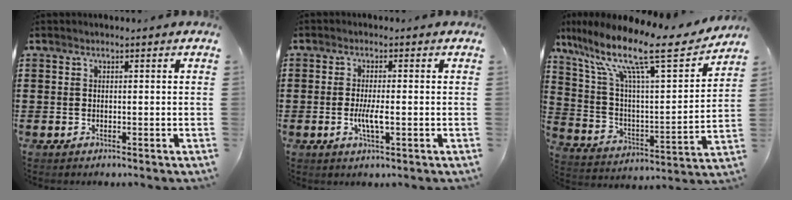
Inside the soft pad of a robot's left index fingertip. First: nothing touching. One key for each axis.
{"total": 3.8, "fx": -0.7, "fy": 0.7, "fz": 3.6, "tx": -0.077, "ty": -0.007, "tz": -0.017}
{"total": 15.6, "fx": 10.9, "fy": 2.7, "fz": 10.8, "tx": -0.225, "ty": -0.060, "tz": 0.175}